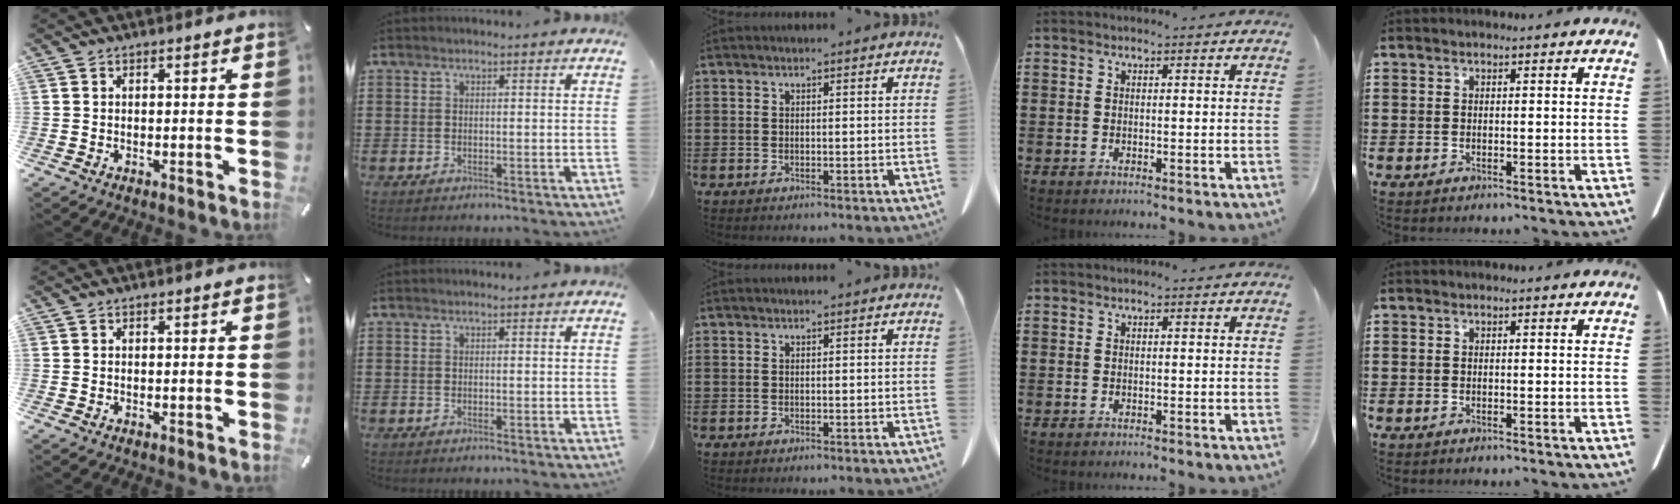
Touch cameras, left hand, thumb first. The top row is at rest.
{}